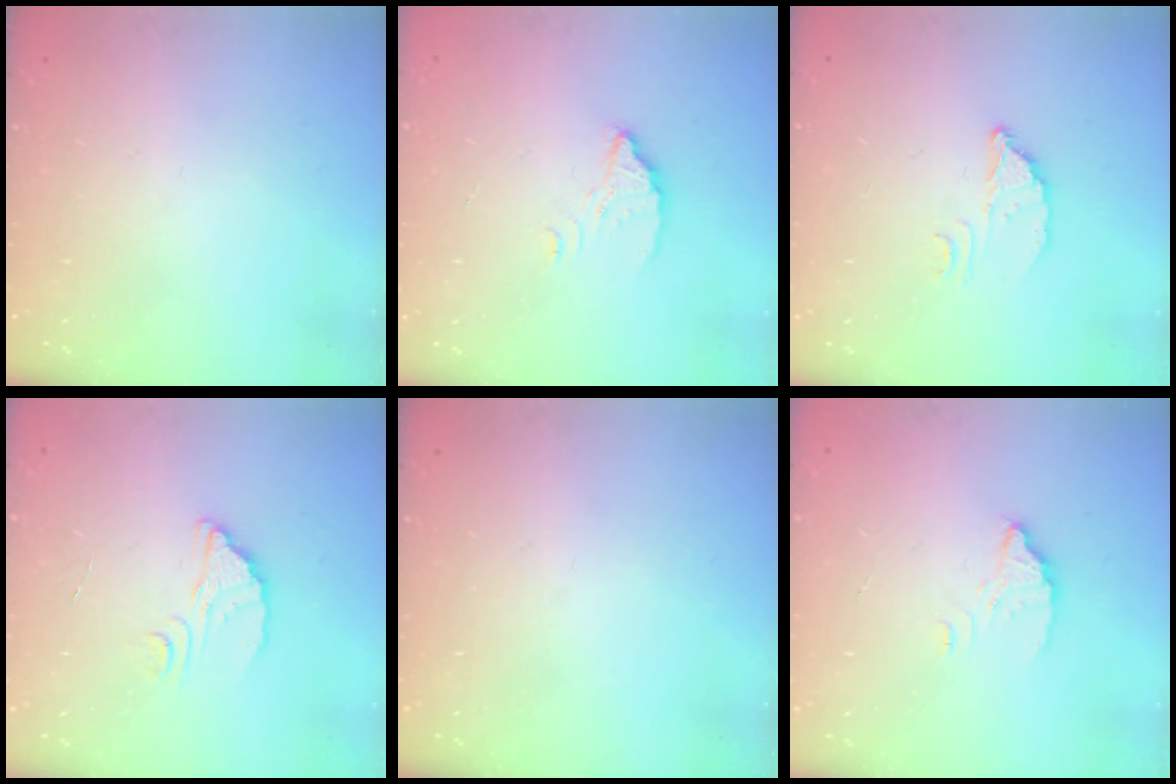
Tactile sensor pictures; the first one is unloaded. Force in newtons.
{"total": 2.8, "press": 2.8, "slide": 0.2}
{"total": 2.8, "press": 2.8, "slide": 0.2}
{"total": 2.9, "press": 2.9, "slide": 0.1}
{"total": 0.0}
{"total": 2.7, "press": 2.7, "slide": 0.1}